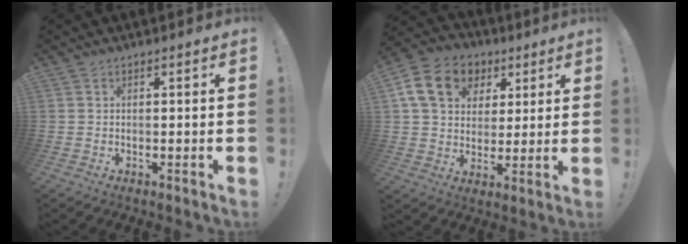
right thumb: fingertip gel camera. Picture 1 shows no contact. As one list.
[{"total": 16.7, "force": [6.3, 13.1, 8.3], "torque": [-0.115, -0.019, 0.128]}]